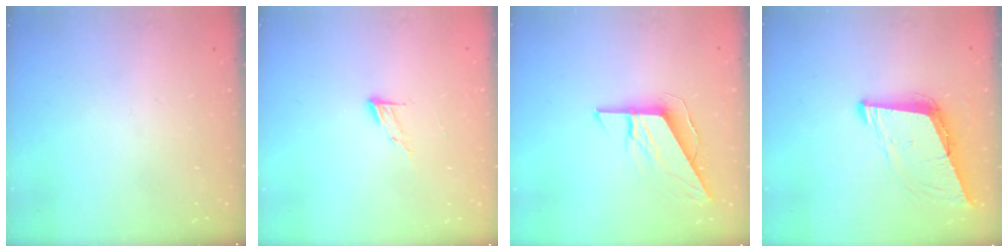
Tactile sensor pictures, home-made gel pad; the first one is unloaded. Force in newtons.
{"total": 5.0, "press": 4.9, "slide": 0.5}
{"total": 8.8, "press": 8.8, "slide": 0.5}
{"total": 8.9, "press": 8.2, "slide": 3.5}